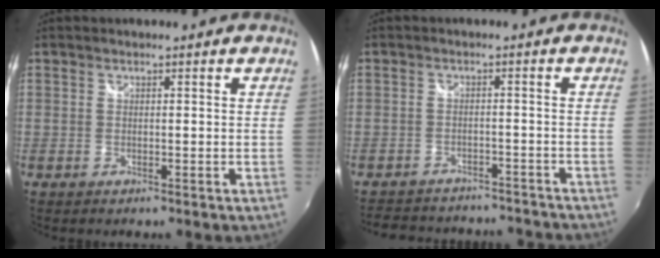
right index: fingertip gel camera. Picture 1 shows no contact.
{"total": 16.6, "force": [-14.6, 5.6, 5.5], "torque": [-0.121, 0.021, -0.185]}